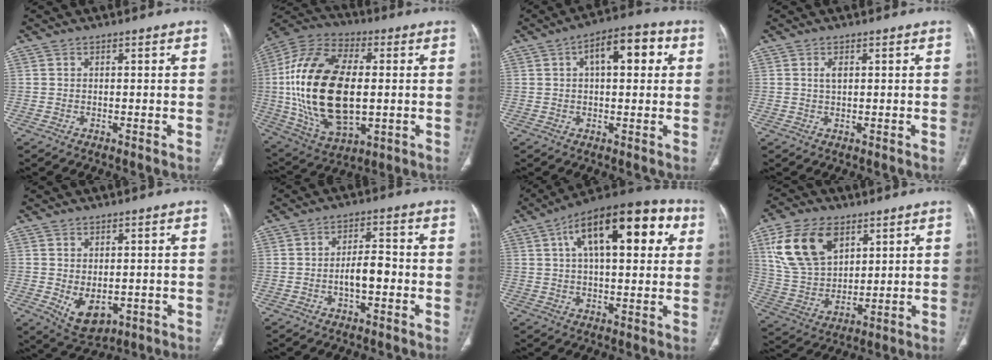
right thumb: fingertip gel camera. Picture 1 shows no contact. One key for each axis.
{"total": 26.5, "fx": 0.1, "fy": 14.5, "fz": 22.2, "tx": -0.443, "ty": 0.000, "tz": 0.010}
{"total": 10.4, "fx": 3.0, "fy": 4.8, "fz": 8.7, "tx": -0.102, "ty": 0.020, "tz": 0.036}
{"total": 1.6, "fx": 0.5, "fy": 0.8, "fz": 1.3, "tx": -0.025, "ty": 0.001, "tz": 0.012}
{"total": 6.6, "fx": -1.2, "fy": 4.2, "fz": 4.9, "tx": -0.064, "ty": -0.008, "tz": 0.002}
{"total": 5.5, "fx": -1.3, "fy": 2.5, "fz": 4.7, "tx": -0.075, "ty": 0.021, "tz": -0.025}
{"total": 21.4, "fx": 7.1, "fy": 9.4, "fz": 17.9, "tx": -0.249, "ty": 0.020, "tz": 0.102}
{"total": 16.0, "fx": 7.2, "fy": 9.8, "fz": 10.4, "tx": -0.182, "ty": -0.020, "tz": 0.151}